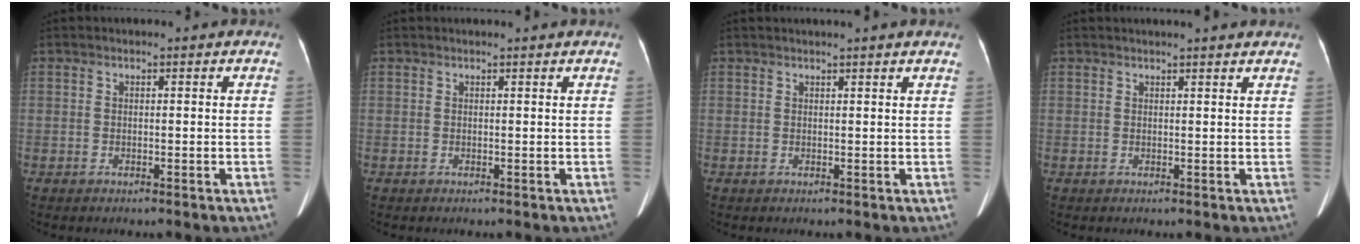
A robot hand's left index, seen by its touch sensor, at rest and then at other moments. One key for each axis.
{"total": 1.7, "fx": 1.6, "fy": -0.3, "fz": 0.5, "tx": -0.013, "ty": 0.009, "tz": 0.022}
{"total": 3.8, "fx": 3.4, "fy": -0.5, "fz": 1.7, "tx": -0.025, "ty": 0.018, "tz": 0.036}
{"total": 5.8, "fx": 5.3, "fy": 0.0, "fz": 2.3, "tx": -0.035, "ty": 0.017, "tz": 0.053}